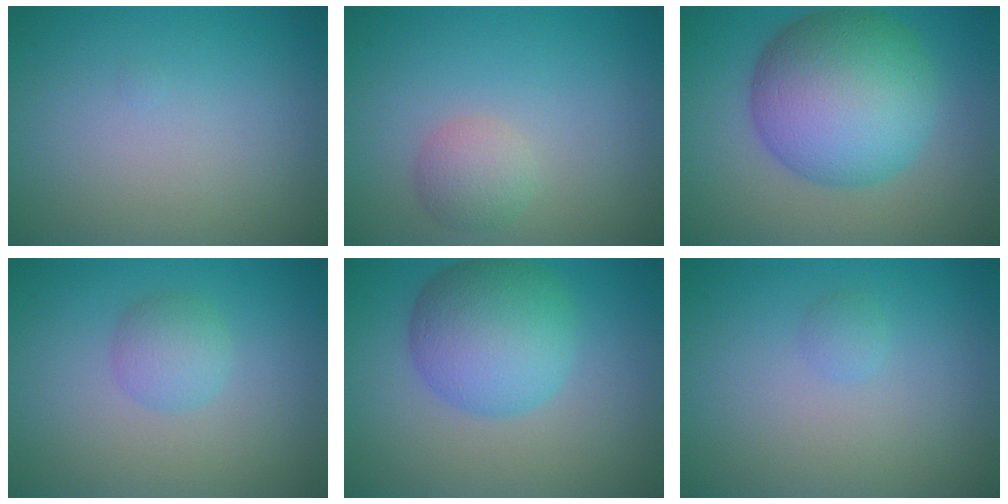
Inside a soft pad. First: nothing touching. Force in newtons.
{"total": 2.2, "press": 2.2, "slide": 0.1}
{"total": 11.5, "press": 11.5, "slide": 0.1}
{"total": 2.1, "press": 2.1, "slide": 0.1}
{"total": 7.1, "press": 7.1, "slide": 0.2}
{"total": 0.7, "press": 0.7, "slide": 0.1}